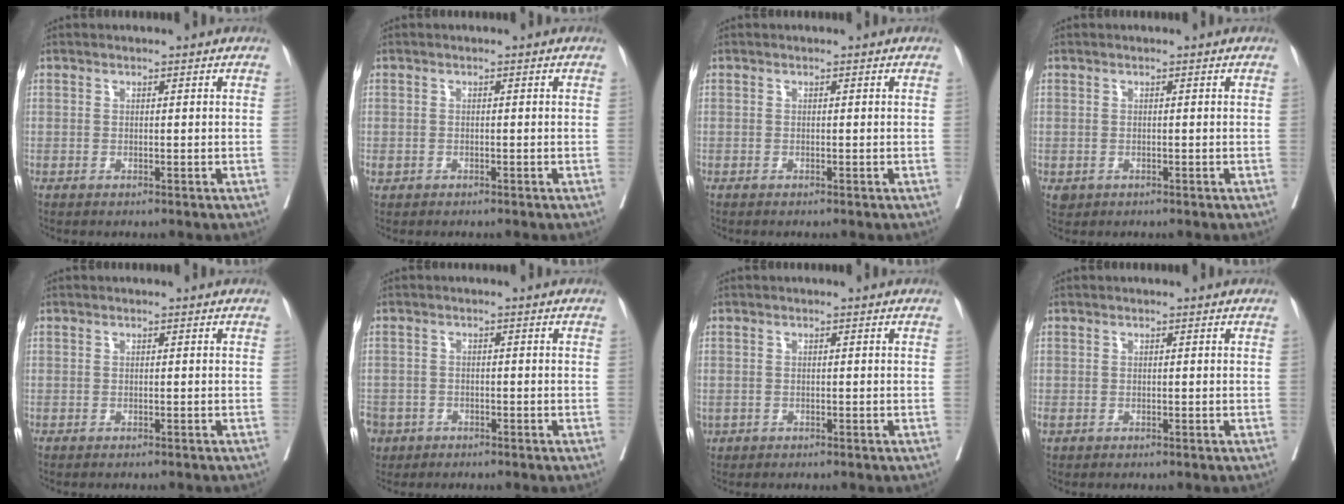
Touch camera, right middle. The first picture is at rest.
{"total": 0.8, "force": [-0.4, 0.6, 0.3], "torque": [-0.009, 0.003, -0.006]}
{"total": 0.0}
{"total": 1.0, "force": [-0.3, 0.9, 0.3], "torque": [-0.007, 0.002, 0.002]}
{"total": 1.3, "force": [-1.2, 0.2, 0.4], "torque": [-0.004, -0.002, -0.018]}
{"total": 8.1, "force": [-4.2, 6.5, 2.4], "torque": [-0.075, 0.000, -0.071]}
{"total": 0.8, "force": [-0.2, 0.7, 0.2], "torque": [-0.005, 0.004, 0.001]}
{"total": 0.5, "force": [-0.1, 0.5, 0.2], "torque": [-0.005, 0.002, -0.001]}